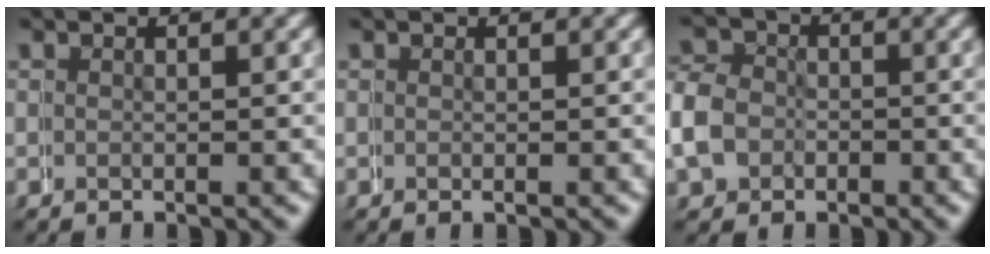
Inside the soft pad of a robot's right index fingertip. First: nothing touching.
{"total": 0.0}
{"total": 5.0, "force": [-1.0, 4.8, -0.7], "torque": [-0.028, -0.018, -0.013]}